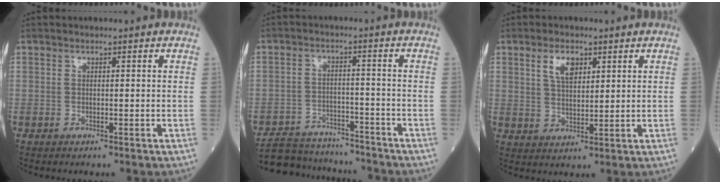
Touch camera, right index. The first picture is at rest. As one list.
[{"total": 11.9, "force": [-11.2, 3.5, 2.3], "torque": [-0.039, 0.013, -0.171]}, {"total": 4.7, "force": [2.3, 2.1, 3.5], "torque": [-0.068, 0.005, 0.046]}]